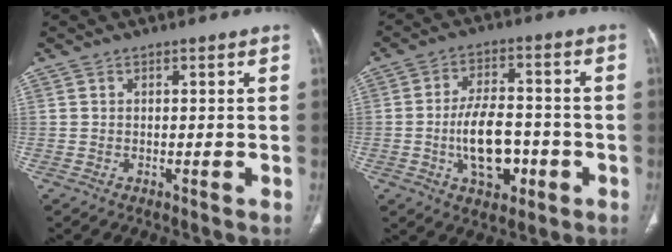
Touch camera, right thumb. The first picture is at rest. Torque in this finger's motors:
{"motor_torque": [3.81, 1.19, 1.62, -1.16, 0.52]}